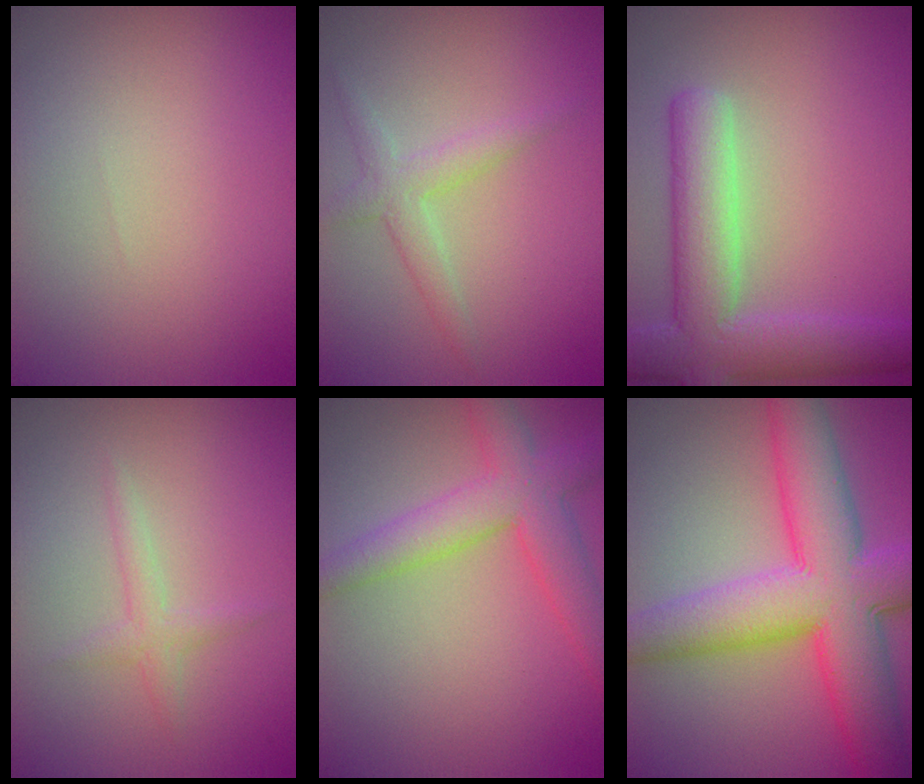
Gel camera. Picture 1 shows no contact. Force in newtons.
{"total": 2.4, "press": 2.4, "slide": 0.1}
{"total": 7.3, "press": 7.2, "slide": 0.8}
{"total": 1.5, "press": 1.5, "slide": 0.0}
{"total": 5.1, "press": 5.1, "slide": 0.2}
{"total": 11.1, "press": 11.1, "slide": 0.2}